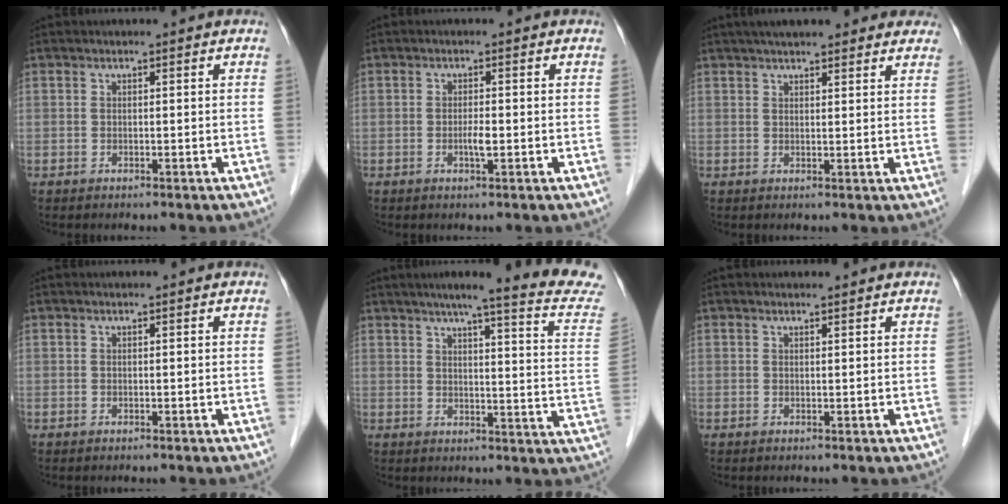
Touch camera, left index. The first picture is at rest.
{"total": 1.7, "force": [-0.4, 0.2, 1.6], "torque": [-0.033, -0.001, -0.008]}
{"total": 13.1, "force": [11.0, 3.0, 6.4], "torque": [-0.076, 0.037, 0.138]}
{"total": 0.0}
{"total": 18.9, "force": [16.4, -0.6, 9.5], "torque": [-0.123, -0.055, 0.184]}
{"total": 0.7, "force": [0.7, 0.1, 0.2], "torque": [-0.011, 0.001, 0.011]}